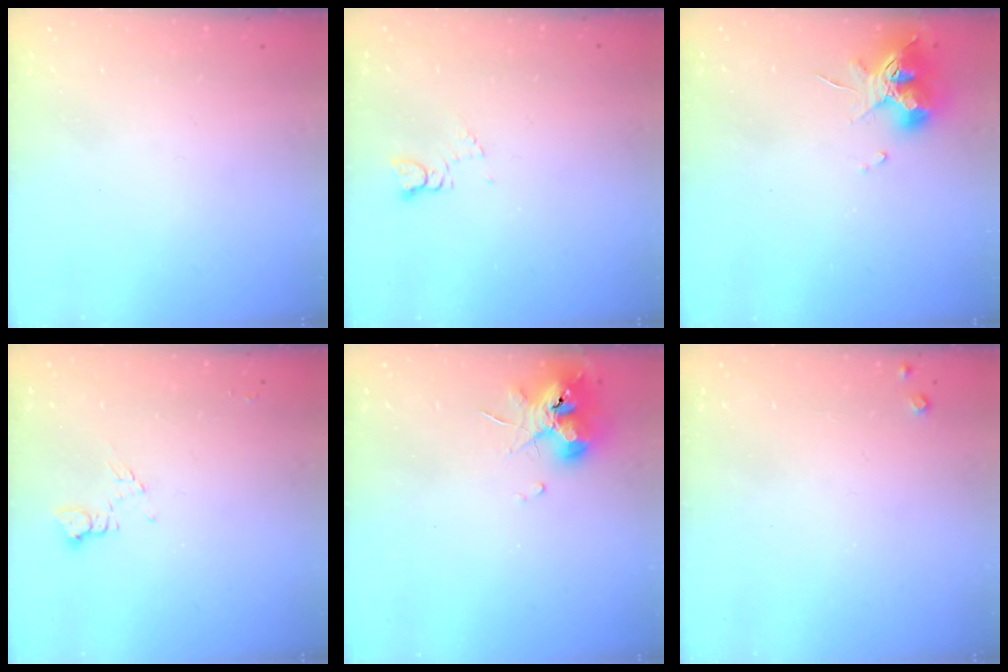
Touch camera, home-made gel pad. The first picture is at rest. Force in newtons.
{"total": 2.6, "press": 2.6, "slide": 0.4}
{"total": 11.2, "press": 11.1, "slide": 0.6}
{"total": 5.9, "press": 5.9, "slide": 0.8}
{"total": 10.4, "press": 10.4, "slide": 0.9}
{"total": 3.2, "press": 3.2, "slide": 0.5}